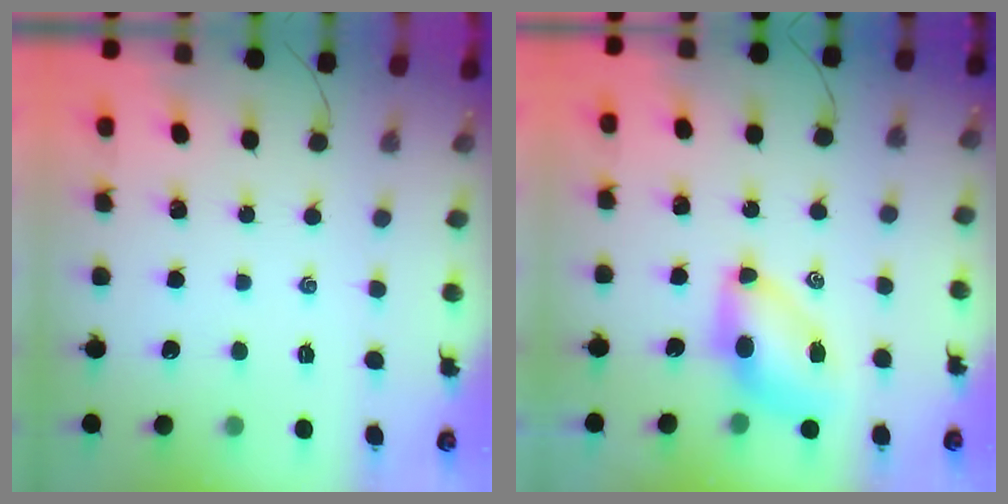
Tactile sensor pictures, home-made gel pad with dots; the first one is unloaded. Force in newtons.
{"total": 7.2, "press": 7.1, "slide": 1.1}